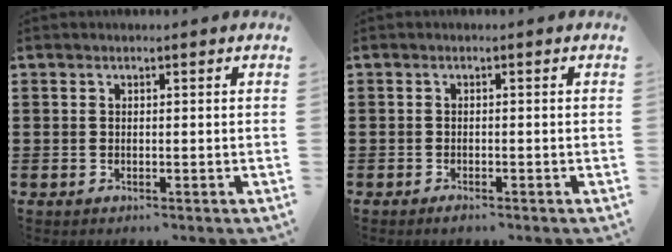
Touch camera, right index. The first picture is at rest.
{"total": 0.8, "force": [-0.8, 0.1, 0.2], "torque": [-0.007, -0.004, -0.015]}